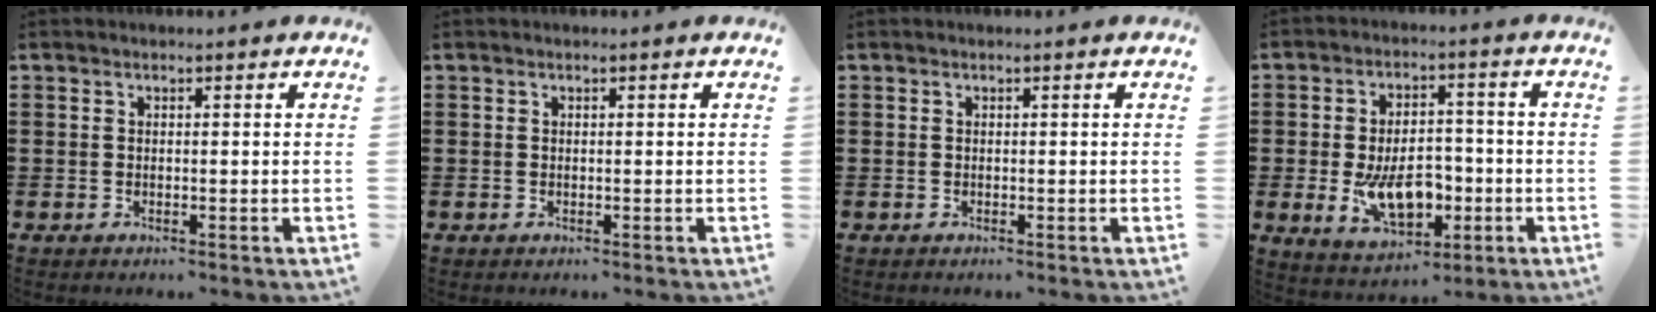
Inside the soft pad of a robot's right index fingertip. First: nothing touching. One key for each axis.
{"total": 0.0}
{"total": 0.0}
{"total": 9.9, "fx": -2.6, "fy": 5.8, "fz": 7.6, "tx": -0.121, "ty": 0.001, "tz": -0.045}